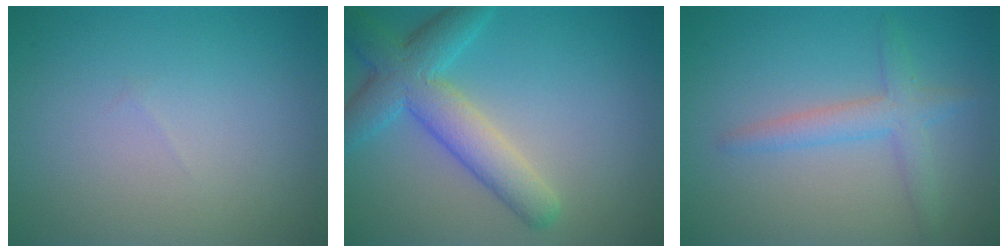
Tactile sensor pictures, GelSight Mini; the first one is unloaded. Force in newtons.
{"total": 5.8, "press": 5.8, "slide": 0.3}
{"total": 2.6, "press": 2.6, "slide": 0.1}